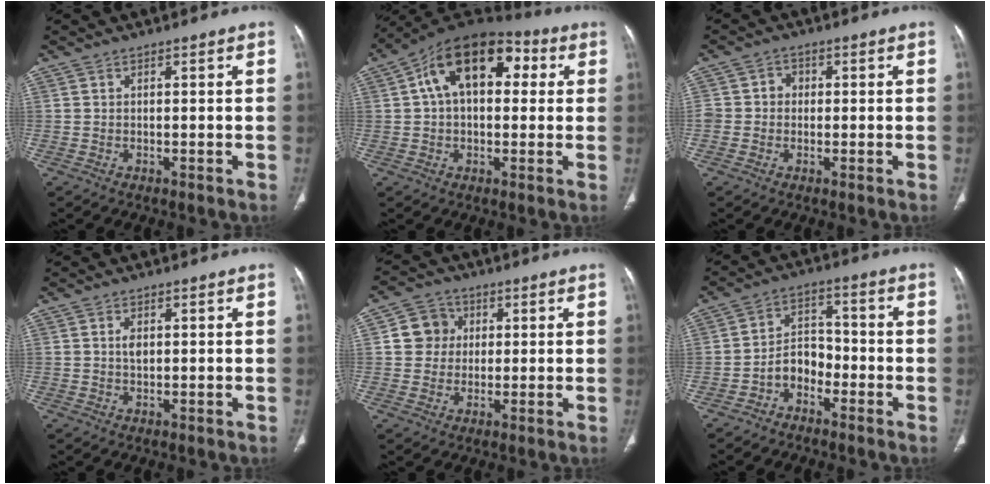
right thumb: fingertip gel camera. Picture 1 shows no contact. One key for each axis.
{"total": 16.5, "fx": 4.0, "fy": 10.0, "fz": 12.5, "tx": -0.166, "ty": 0.033, "tz": 0.053}
{"total": 4.1, "fx": -0.1, "fy": 3.8, "fz": 1.5, "tx": -0.007, "ty": 0.016, "tz": -0.003}
{"total": 1.7, "fx": 0.4, "fy": 1.1, "fz": 1.3, "tx": -0.021, "ty": -0.001, "tz": 0.006}
{"total": 6.7, "fx": 1.2, "fy": 6.3, "fz": 2.0, "tx": -0.004, "ty": 0.004, "tz": 0.014}
{"total": 6.0, "fx": -3.0, "fy": 4.2, "fz": 3.1, "tx": -0.032, "ty": 0.040, "tz": -0.063}